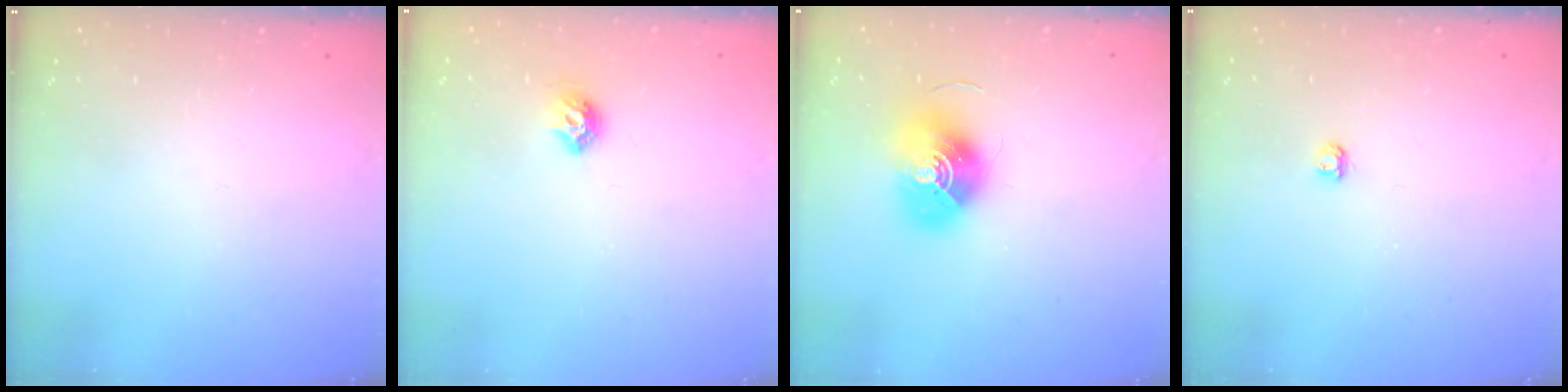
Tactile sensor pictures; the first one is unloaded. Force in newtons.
{"total": 6.6, "press": 6.6, "slide": 0.9}
{"total": 14.4, "press": 14.4, "slide": 0.5}
{"total": 2.9, "press": 2.9, "slide": 0.3}